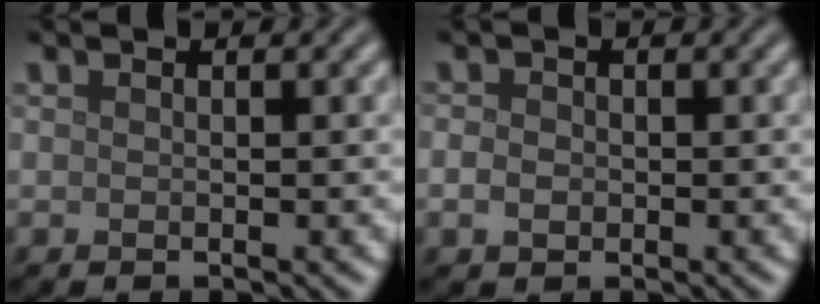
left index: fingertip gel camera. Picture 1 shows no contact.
{"total": 1.5, "force": [-0.4, 1.2, 0.8], "torque": [-0.017, -0.001, -0.011]}